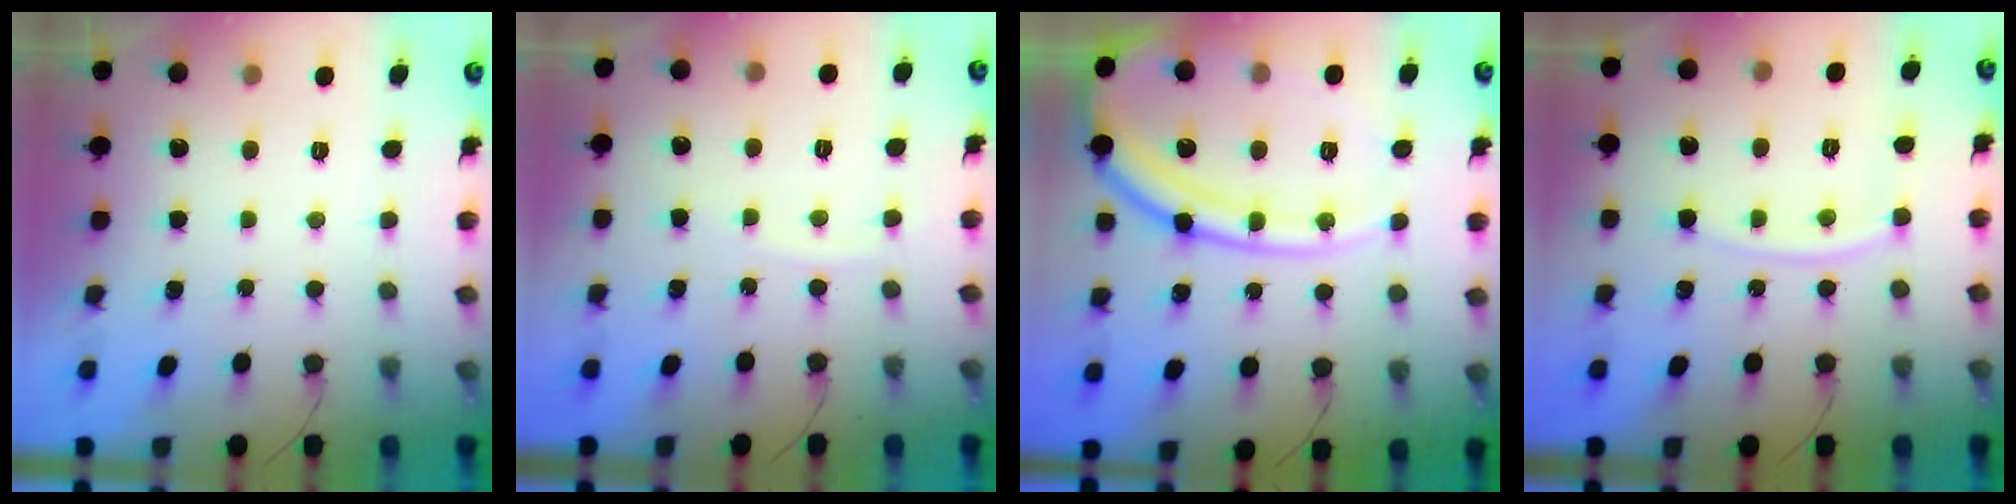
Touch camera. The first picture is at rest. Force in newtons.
{"total": 4.4, "press": 4.4, "slide": 0.6}
{"total": 19.4, "press": 19.3, "slide": 1.9}
{"total": 6.4, "press": 6.4, "slide": 0.8}